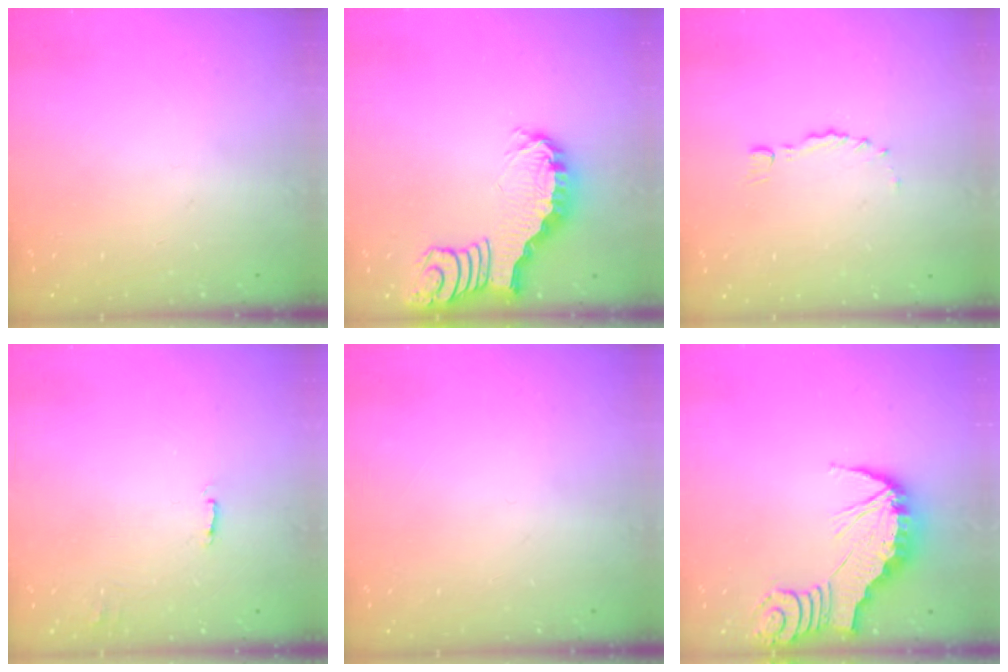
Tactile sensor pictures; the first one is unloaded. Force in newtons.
{"total": 3.4, "press": 3.4, "slide": 0.2}
{"total": 0.0}
{"total": 2.0, "press": 2.0, "slide": 0.1}
{"total": 0.0}
{"total": 2.2, "press": 2.2, "slide": 0.2}